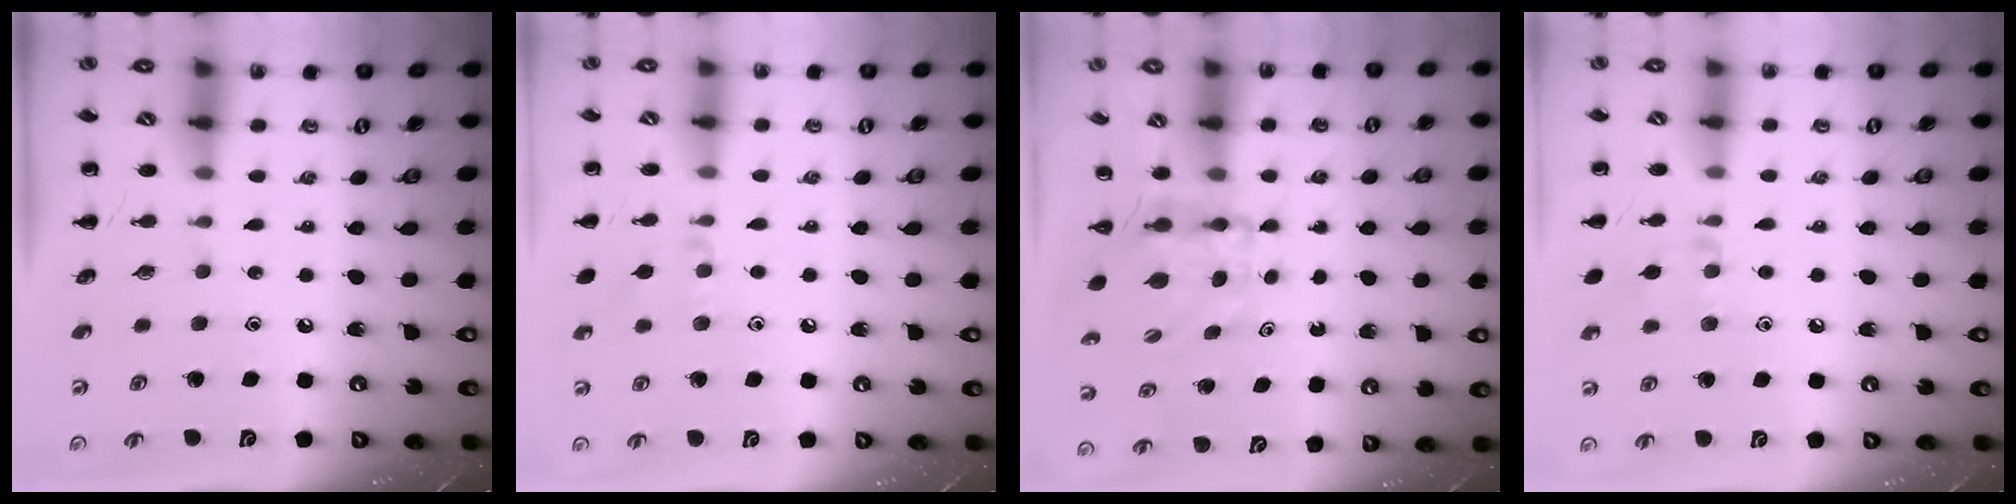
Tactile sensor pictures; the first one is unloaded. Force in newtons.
{"total": 6.4, "press": 6.1, "slide": 2.1}
{"total": 4.0, "press": 4.0, "slide": 0.1}
{"total": 7.8, "press": 7.5, "slide": 2.2}